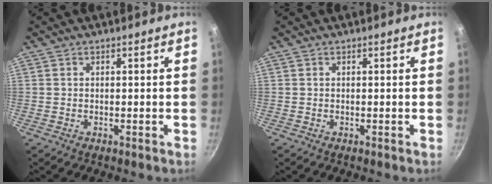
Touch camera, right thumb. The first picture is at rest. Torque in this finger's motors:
{"motor_torque": [0.02, 0.03, 0.04, 0.03, 0.04]}